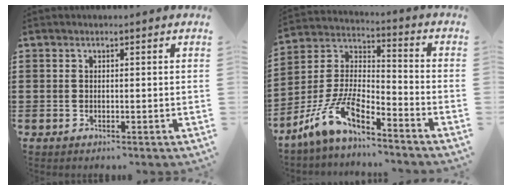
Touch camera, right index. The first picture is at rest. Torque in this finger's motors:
{"motor_torque": [1.24, 0.03, 0.34, 0.21]}